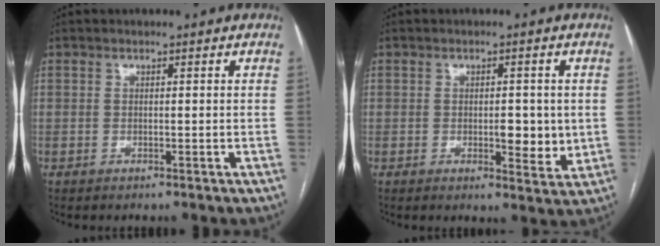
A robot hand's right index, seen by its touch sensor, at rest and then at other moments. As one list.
[{"total": 5.2, "force": [-0.2, 2.2, 4.7], "torque": [-0.062, -0.005, 0.001]}]